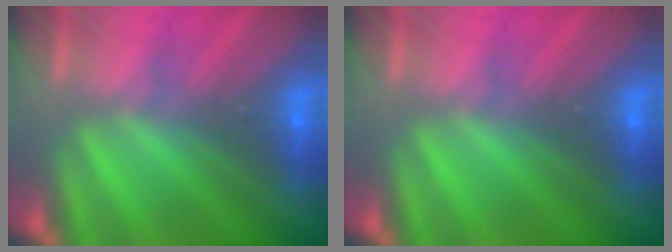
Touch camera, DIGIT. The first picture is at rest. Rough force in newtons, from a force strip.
{"total": 0.0}